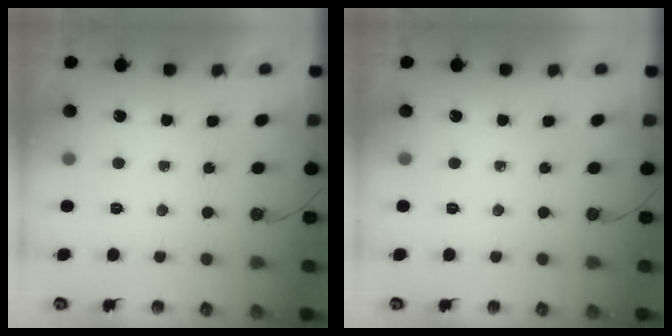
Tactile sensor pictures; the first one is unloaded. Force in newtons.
{"total": 0.0}